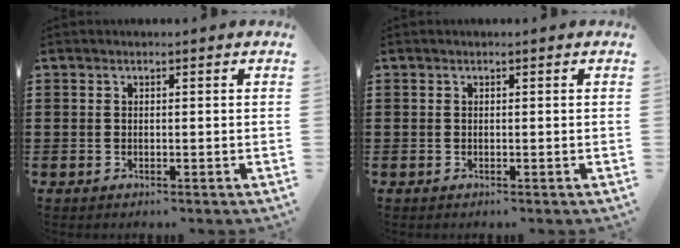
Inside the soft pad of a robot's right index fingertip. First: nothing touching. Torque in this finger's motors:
{"motor_torque": [0.32, 0.12, 0.00, 0.01]}